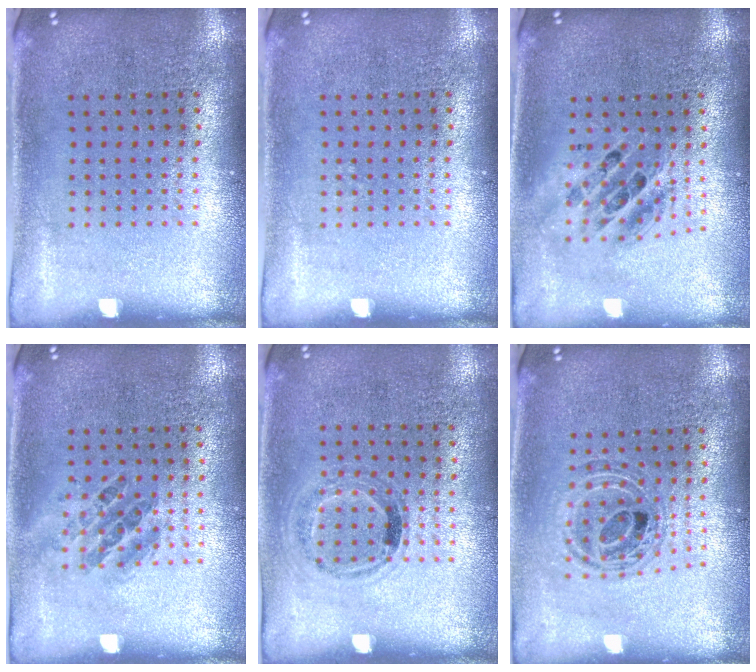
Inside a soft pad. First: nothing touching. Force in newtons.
{"total": 0.0}
{"total": 1.7, "press": 1.4, "slide": 0.9}
{"total": 0.8, "press": 0.7, "slide": 0.4}
{"total": 1.0, "press": 0.8, "slide": 0.7}
{"total": 0.9, "press": 0.8, "slide": 0.2}